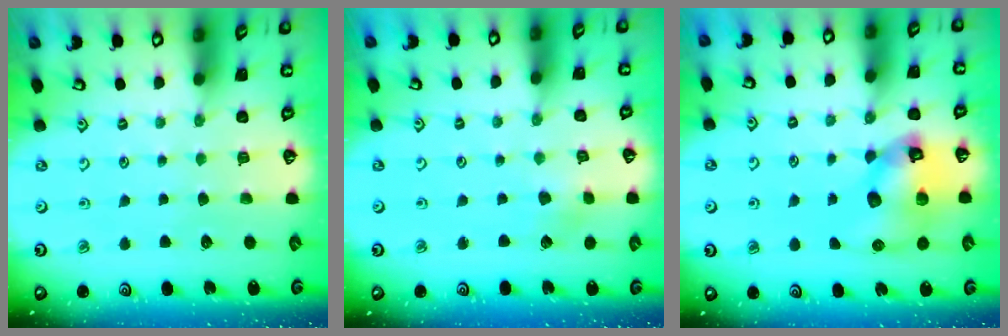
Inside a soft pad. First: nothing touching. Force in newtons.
{"total": 3.0, "press": 3.0, "slide": 0.5}
{"total": 12.7, "press": 12.6, "slide": 1.7}